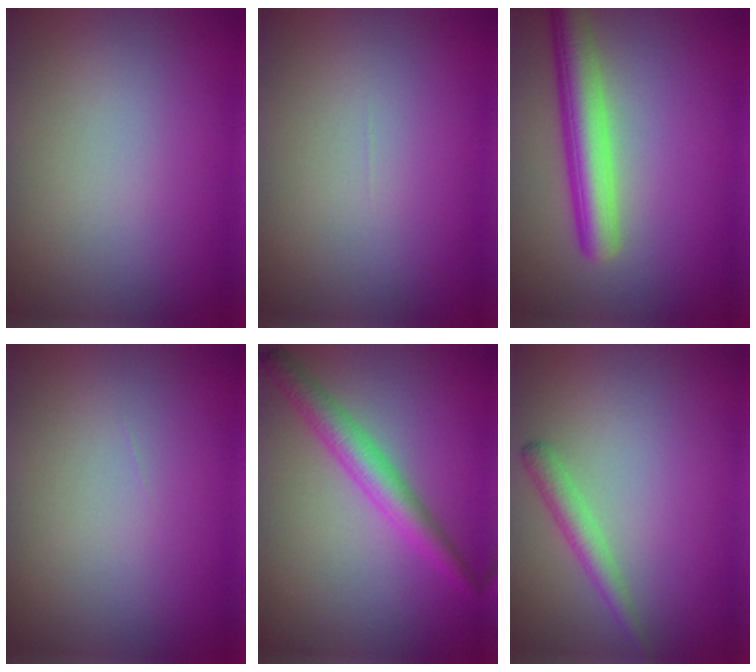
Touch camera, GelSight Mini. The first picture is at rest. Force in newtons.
{"total": 0.0}
{"total": 5.3, "press": 5.3, "slide": 0.2}
{"total": 0.0}
{"total": 3.6, "press": 3.6, "slide": 0.1}
{"total": 2.0, "press": 2.0, "slide": 0.1}